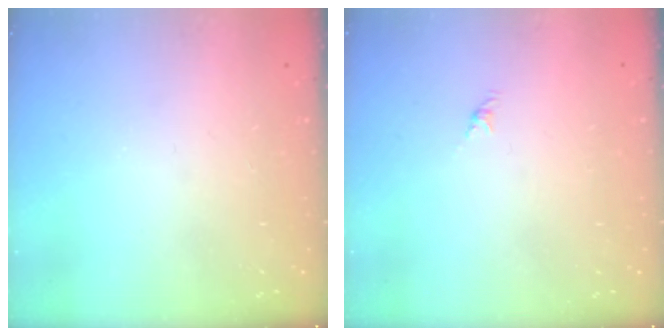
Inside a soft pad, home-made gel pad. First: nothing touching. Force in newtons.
{"total": 0.0}